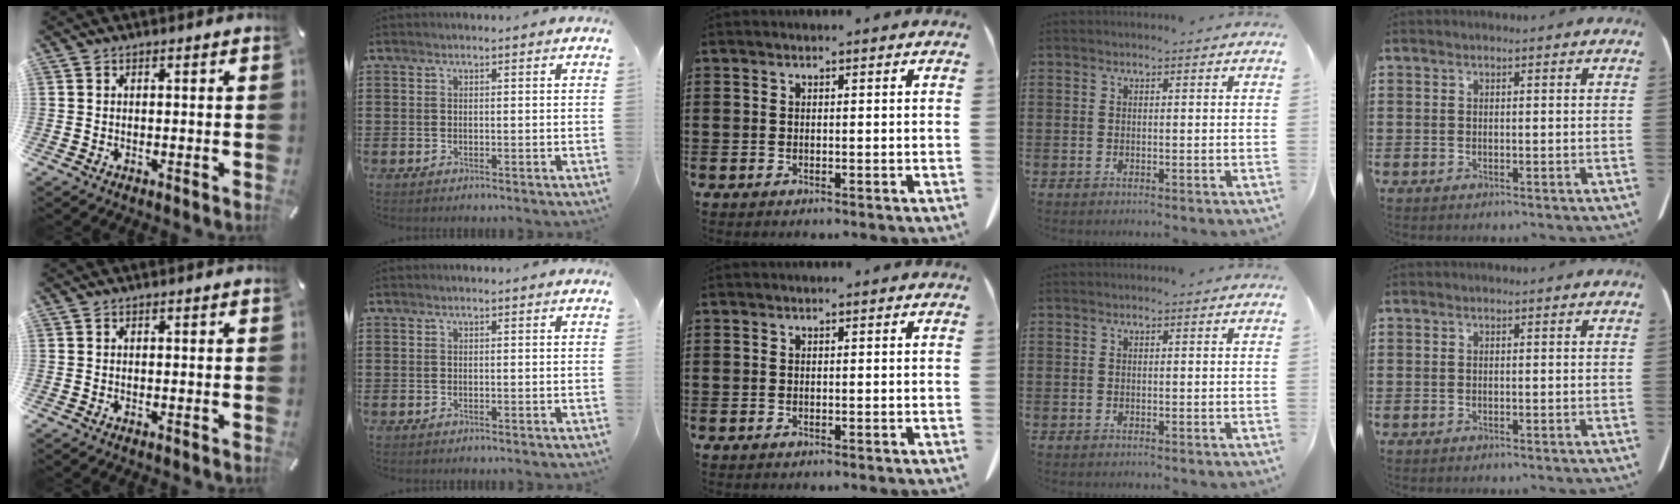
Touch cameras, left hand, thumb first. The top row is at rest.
{}